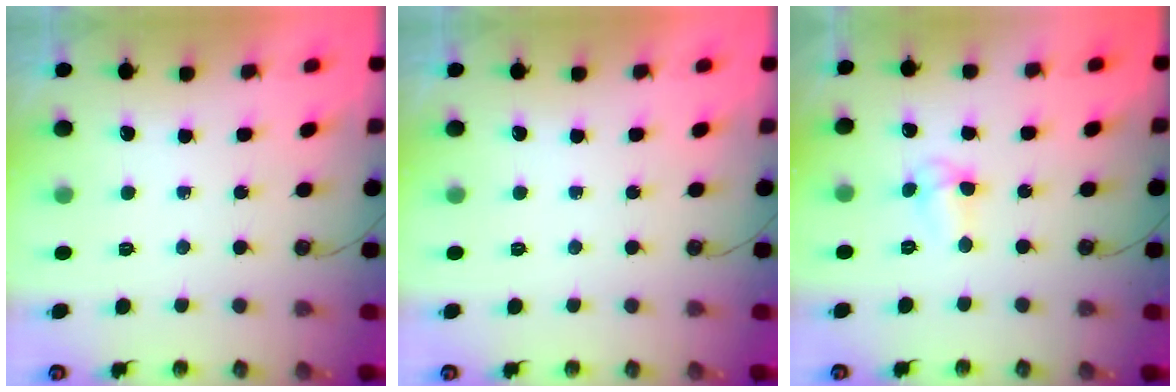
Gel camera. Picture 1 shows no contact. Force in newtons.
{"total": 0.0}
{"total": 3.9, "press": 3.9, "slide": 0.3}